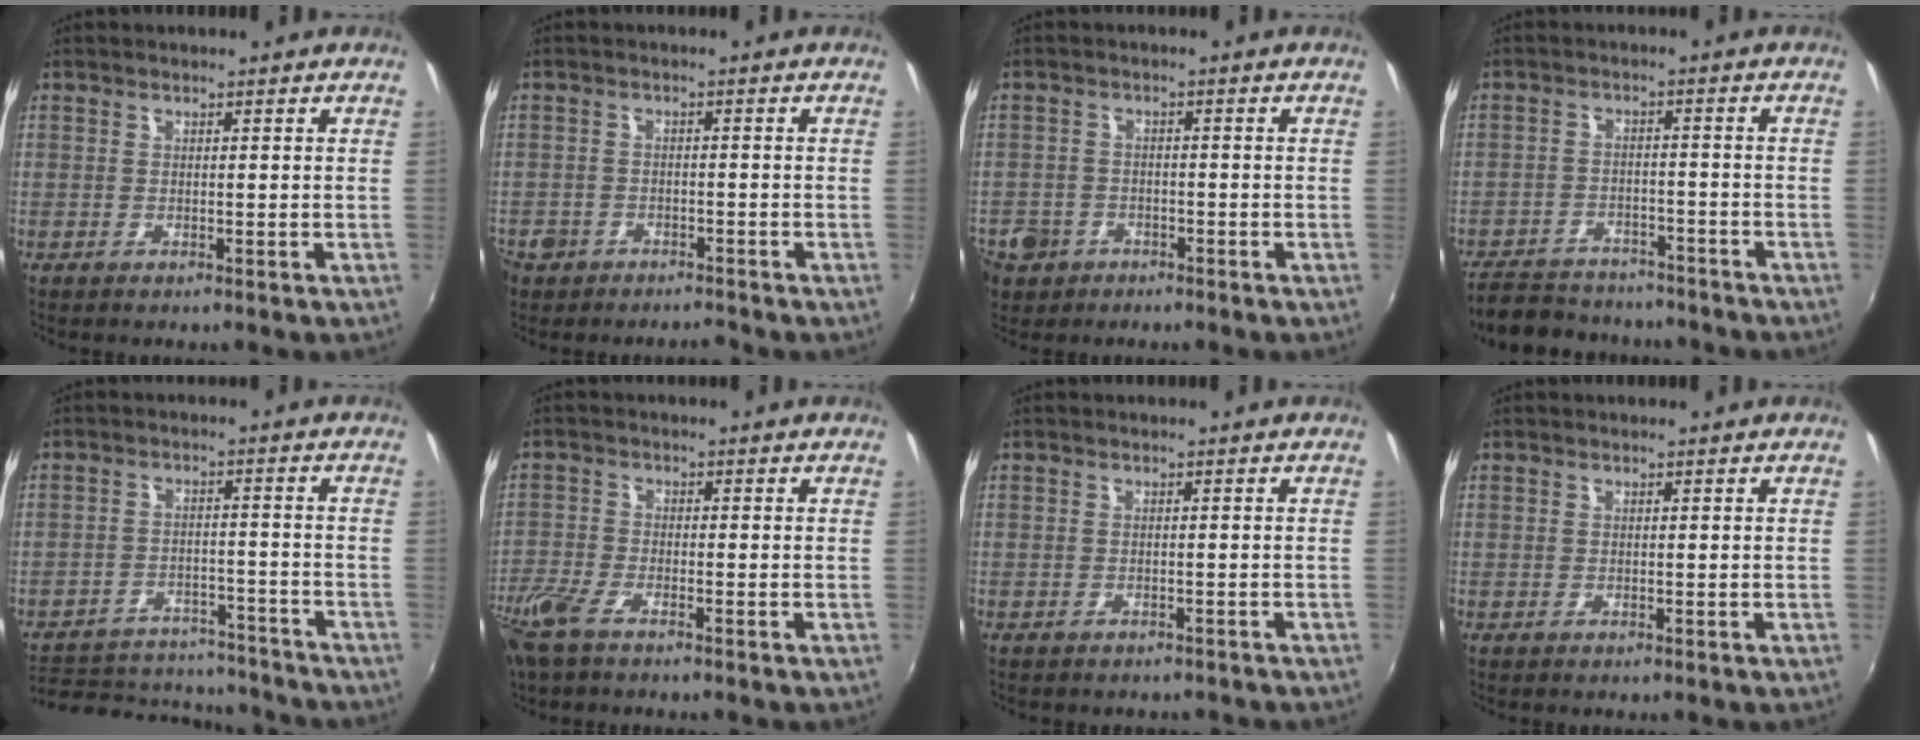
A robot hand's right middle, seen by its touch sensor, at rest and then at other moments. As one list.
[{"total": 4.7, "force": [-3.4, 3.1, 1.0], "torque": [-0.042, 0.000, -0.061]}, {"total": 7.6, "force": [-3.7, 6.3, 2.3], "torque": [-0.078, 0.006, -0.055]}, {"total": 14.9, "force": [-12.9, 5.4, 5.3], "torque": [-0.130, -0.003, -0.187]}, {"total": 19.4, "force": [-16.4, 7.8, 6.9], "torque": [-0.159, 0.016, -0.210]}, {"total": 7.0, "force": [-5.0, 2.3, 4.3], "torque": [-0.115, -0.019, -0.105]}, {"total": 2.9, "force": [-2.6, 1.0, 0.8], "torque": [-0.018, -0.012, -0.031]}, {"total": 0.0}]